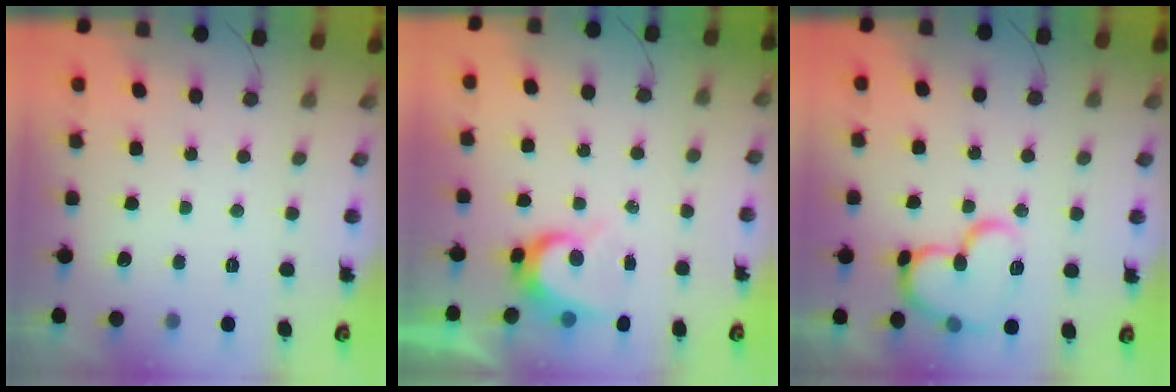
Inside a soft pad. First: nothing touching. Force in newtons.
{"total": 6.3, "press": 6.3, "slide": 0.5}
{"total": 15.1, "press": 15.0, "slide": 1.6}